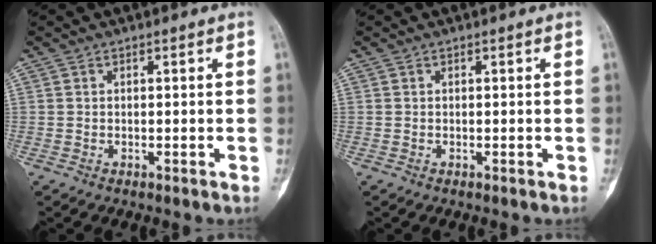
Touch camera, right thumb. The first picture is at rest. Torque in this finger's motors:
{"motor_torque": [0.32, 0.37, 0.37, 0.18, 0.00]}